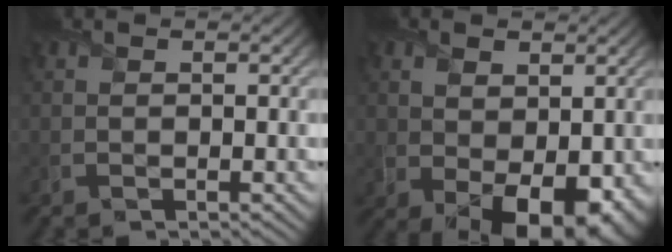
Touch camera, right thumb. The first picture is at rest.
{"total": 9.0, "force": [-1.1, 5.7, 6.9], "torque": [-0.122, -0.028, -0.004]}